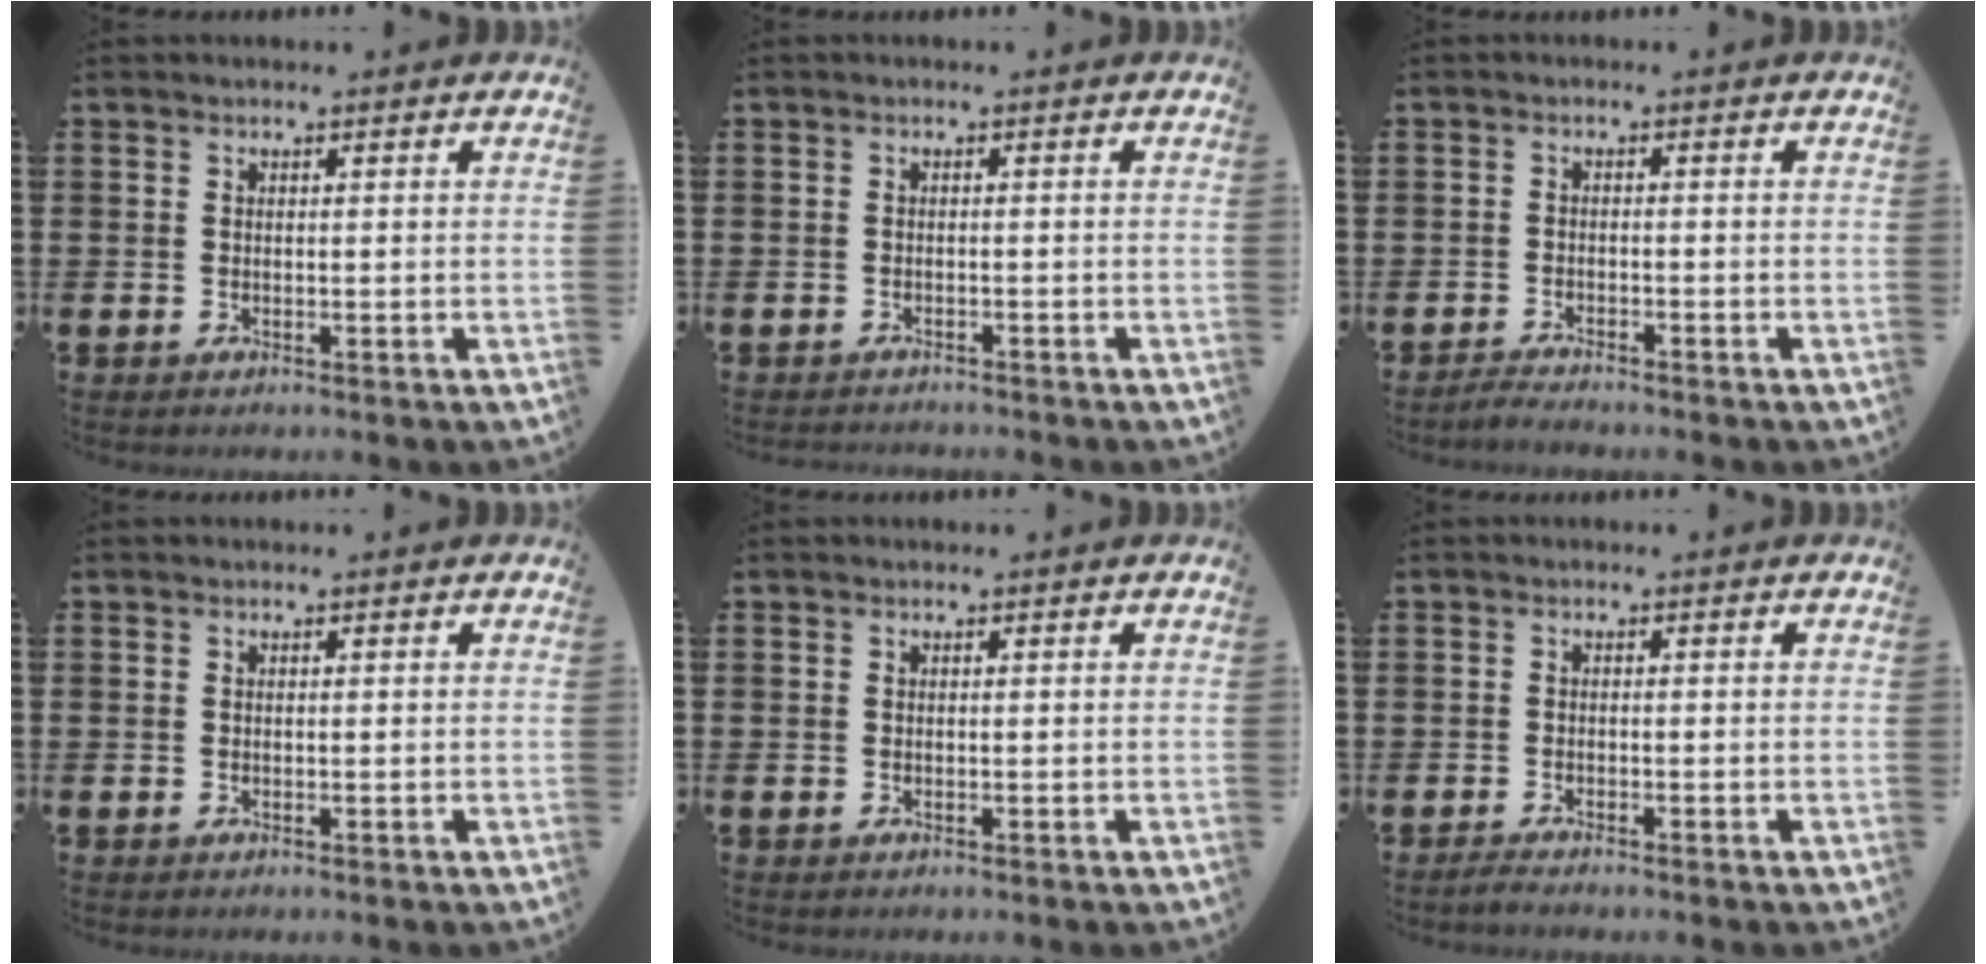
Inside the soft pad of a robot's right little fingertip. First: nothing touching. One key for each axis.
{"total": 0.7, "fx": -0.7, "fy": 0.0, "fz": -0.1, "tx": -0.001, "ty": 0.000, "tz": -0.016}
{"total": 1.3, "fx": -1.2, "fy": 0.0, "fz": 0.5, "tx": -0.010, "ty": 0.000, "tz": -0.023}
{"total": 0.0}
{"total": 0.0}
{"total": 1.0, "fx": -0.8, "fy": 0.0, "fz": 0.5, "tx": -0.010, "ty": -0.002, "tz": -0.016}